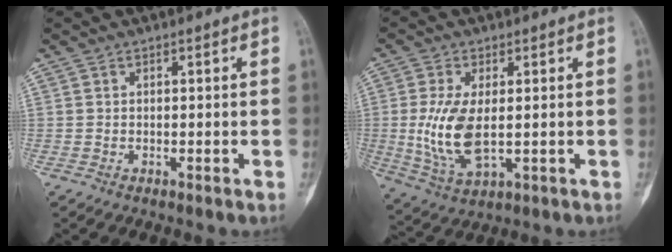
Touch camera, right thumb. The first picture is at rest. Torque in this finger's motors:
{"motor_torque": [1.14, 1.10, 0.79, -0.96, 0.27]}